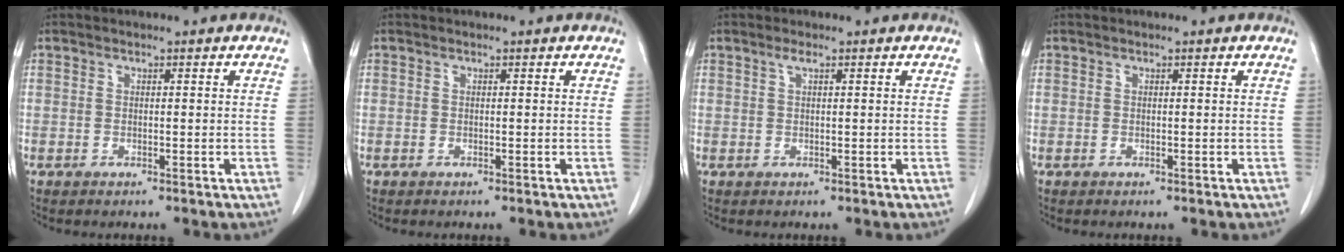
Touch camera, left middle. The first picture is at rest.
{"total": 0.0}
{"total": 1.0, "force": [0.6, 0.0, 0.8], "torque": [-0.020, 0.003, 0.012]}
{"total": 0.0}